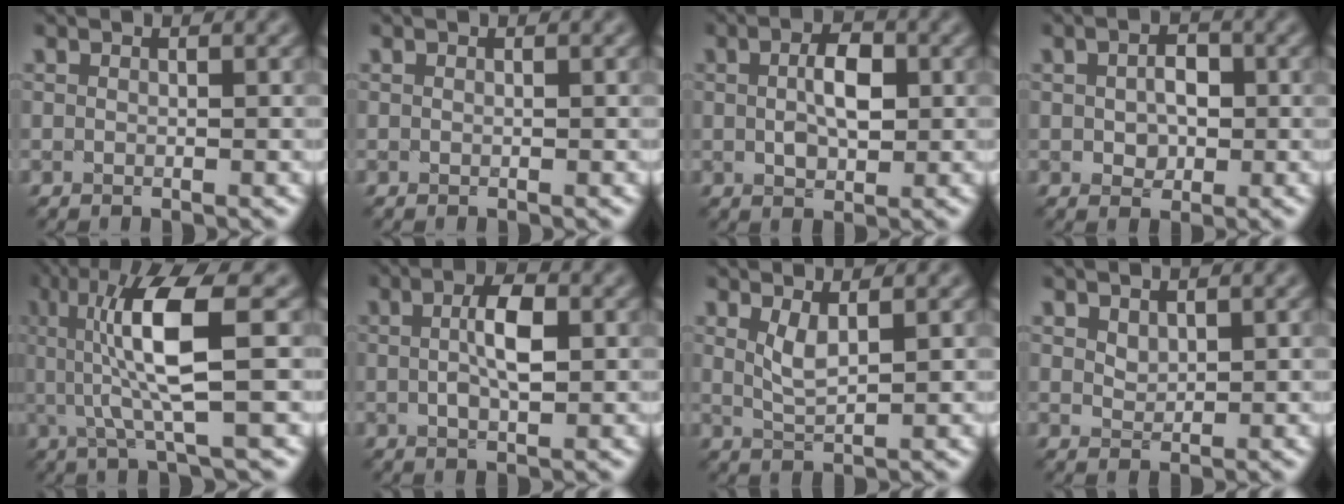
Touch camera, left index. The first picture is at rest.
{"total": 0.0}
{"total": 3.8, "force": [0.4, 2.1, 3.2], "torque": [-0.063, 0.003, 0.006]}
{"total": 2.9, "force": [0.1, 2.0, 2.1], "torque": [-0.038, 0.002, 0.001]}
{"total": 7.9, "force": [1.0, 1.6, 7.7], "torque": [-0.140, -0.001, 0.022]}
{"total": 3.7, "force": [0.4, 1.4, 3.4], "torque": [-0.066, 0.004, 0.004]}
{"total": 2.0, "force": [1.0, 0.5, 1.6], "torque": [-0.034, -0.007, 0.024]}
{"total": 1.0, "force": [0.8, 0.5, 0.4], "torque": [-0.010, -0.001, 0.020]}